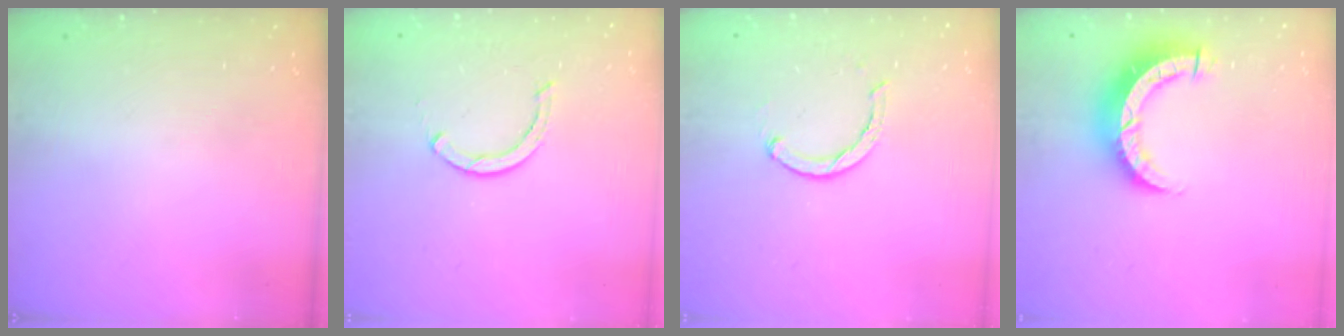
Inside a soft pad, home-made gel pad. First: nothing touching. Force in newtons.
{"total": 2.4, "press": 2.4, "slide": 0.0}
{"total": 2.4, "press": 2.4, "slide": 0.1}
{"total": 8.3, "press": 8.2, "slide": 1.1}